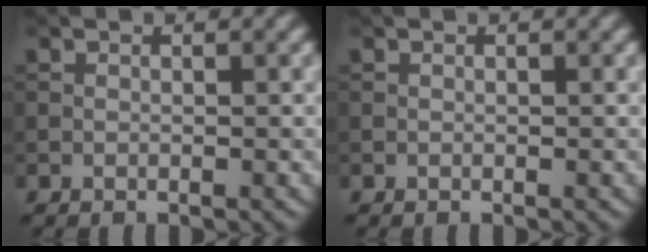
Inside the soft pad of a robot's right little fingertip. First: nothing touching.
{"total": 0.0}